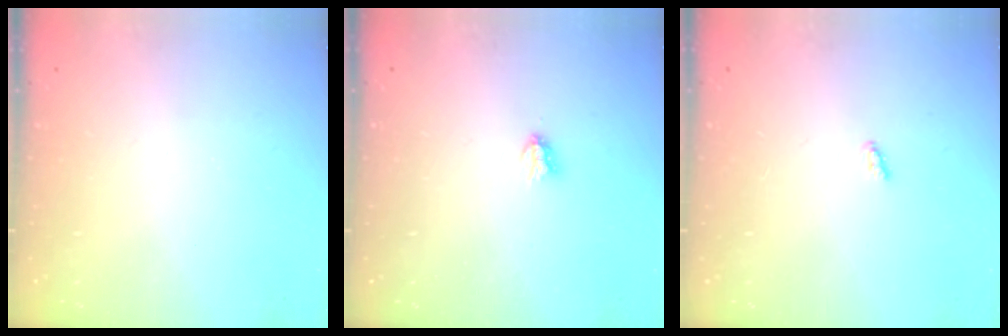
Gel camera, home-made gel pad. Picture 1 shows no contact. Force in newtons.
{"total": 2.9, "press": 2.8, "slide": 0.4}
{"total": 2.4, "press": 2.4, "slide": 0.3}